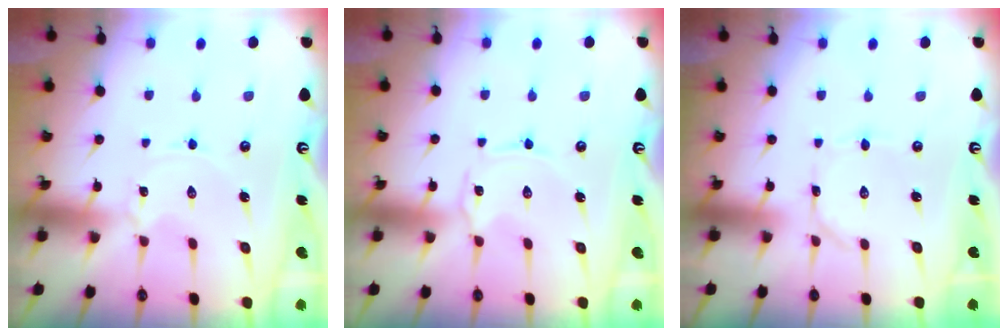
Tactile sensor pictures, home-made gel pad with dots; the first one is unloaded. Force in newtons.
{"total": 0.5, "press": 0.5, "slide": 0.1}
{"total": 1.5, "press": 1.5, "slide": 0.1}